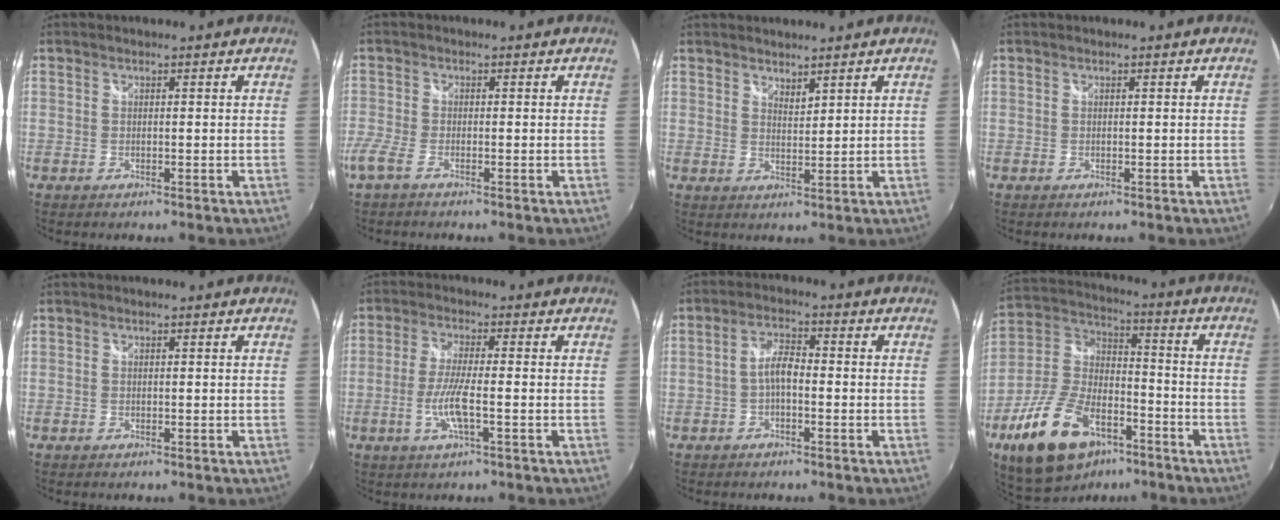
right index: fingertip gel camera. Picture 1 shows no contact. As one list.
[{"total": 3.6, "force": [-2.5, 0.7, 2.5], "torque": [-0.067, -0.008, -0.059]}, {"total": 2.5, "force": [2.4, 0.4, 0.7], "torque": [-0.009, 0.002, 0.041]}, {"total": 0.0}, {"total": 0.0}, {"total": 6.3, "force": [-2.0, 0.6, 6.0], "torque": [-0.125, -0.006, -0.038]}, {"total": 3.6, "force": [-1.1, 1.3, 3.1], "torque": [-0.063, 0.011, -0.023]}, {"total": 20.2, "force": [-11.1, 10.8, 12.9], "torque": [-0.266, 0.000, -0.190]}]